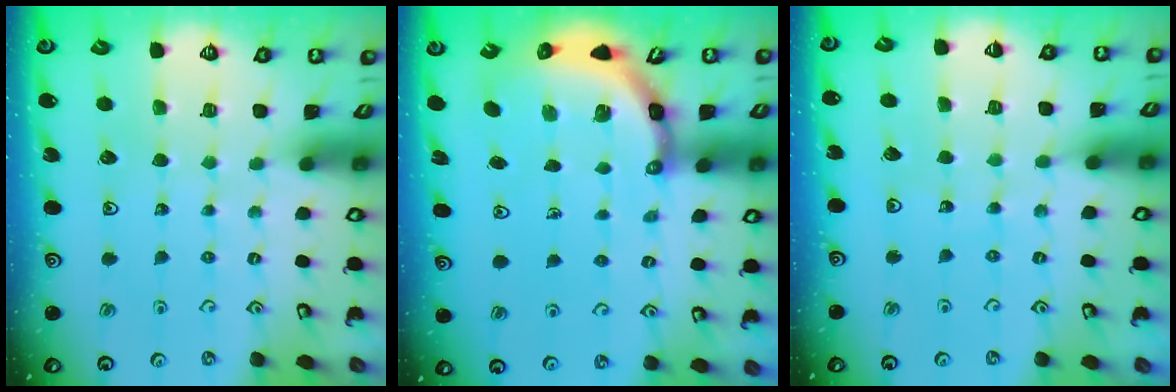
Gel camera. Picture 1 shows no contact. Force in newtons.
{"total": 5.6, "press": 5.4, "slide": 1.6}
{"total": 5.1, "press": 5.1, "slide": 0.3}